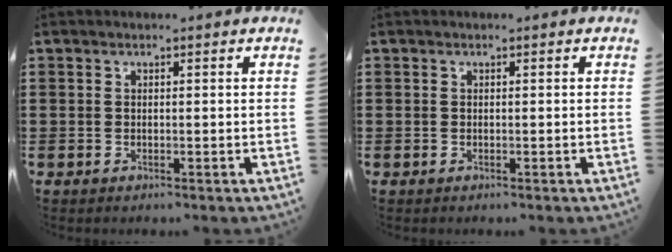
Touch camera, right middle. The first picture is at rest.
{"total": 0.0}